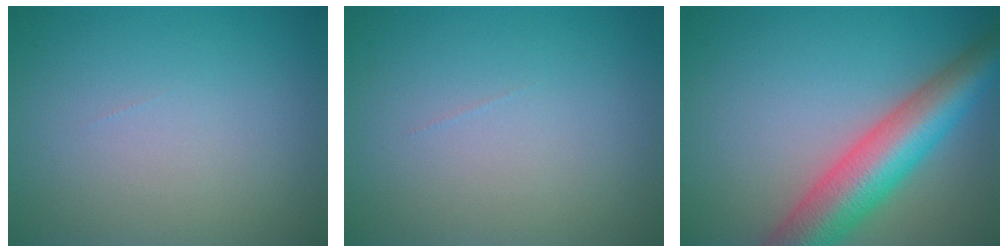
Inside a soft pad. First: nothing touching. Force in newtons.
{"total": 0.0}
{"total": 8.6, "press": 8.6, "slide": 0.4}